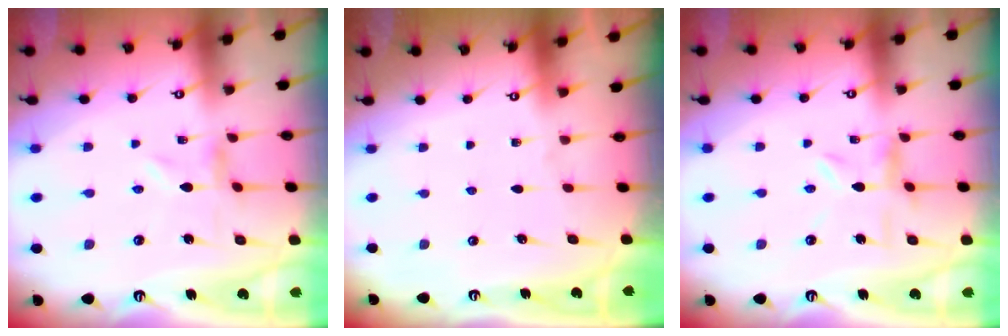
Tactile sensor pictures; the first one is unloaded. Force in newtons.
{"total": 0.0}
{"total": 5.6, "press": 5.6, "slide": 0.5}